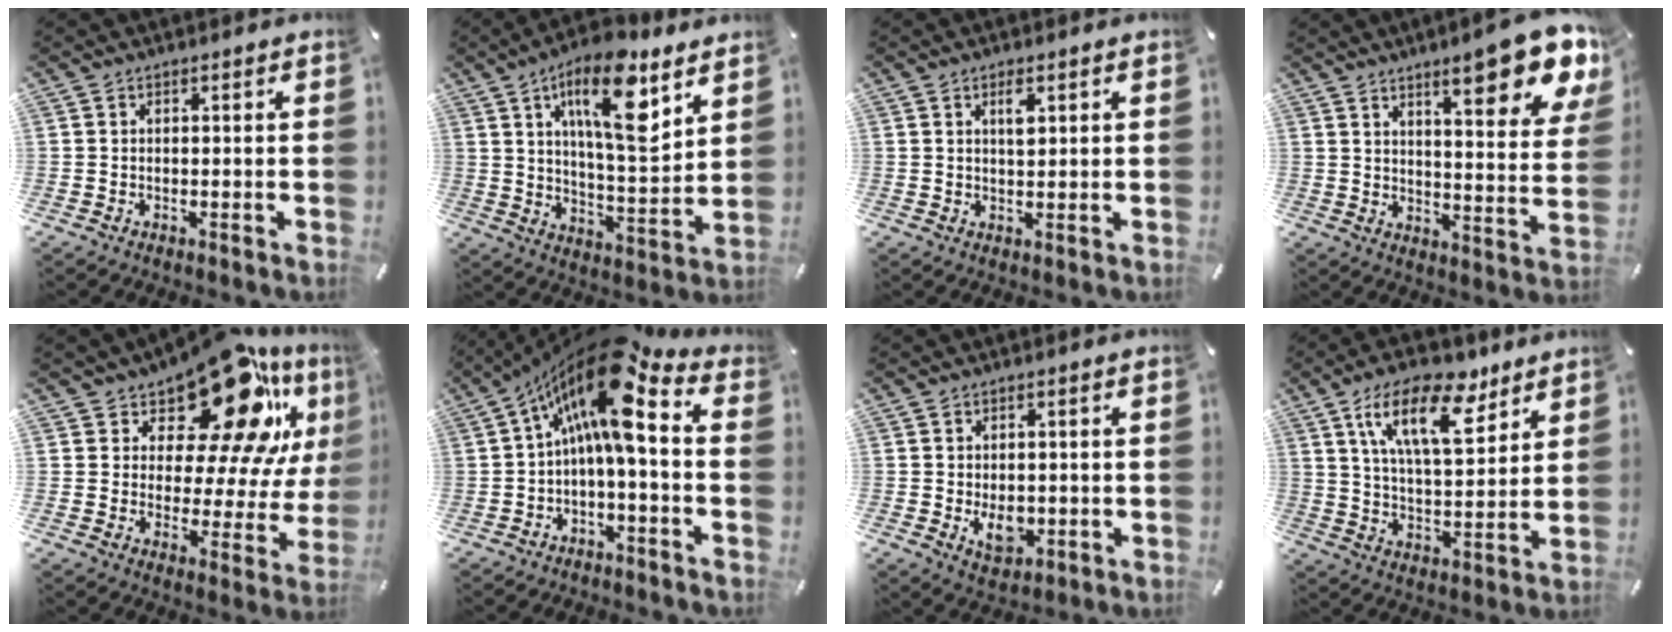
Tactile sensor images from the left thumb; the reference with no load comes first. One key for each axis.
{"total": 17.9, "fx": 9.6, "fy": 6.0, "fz": 13.9, "tx": -0.226, "ty": -0.039, "tz": 0.152}
{"total": 3.0, "fx": 1.3, "fy": 1.1, "fz": 2.5, "tx": -0.037, "ty": -0.003, "tz": 0.017}
{"total": 16.1, "fx": 10.5, "fy": 4.2, "fz": 11.5, "tx": -0.155, "ty": -0.068, "tz": 0.165}
{"total": 20.5, "fx": 14.6, "fy": 7.9, "fz": 12.0, "tx": -0.178, "ty": -0.117, "tz": 0.242}
{"total": 16.8, "fx": 5.4, "fy": 5.7, "fz": 14.8, "tx": -0.271, "ty": -0.036, "tz": 0.079}
{"total": 5.8, "fx": -0.7, "fy": 4.2, "fz": 4.0, "tx": -0.071, "ty": -0.007, "tz": -0.013}
{"total": 17.8, "fx": 10.6, "fy": 8.1, "fz": 11.8, "tx": -0.199, "ty": -0.040, "tz": 0.180}